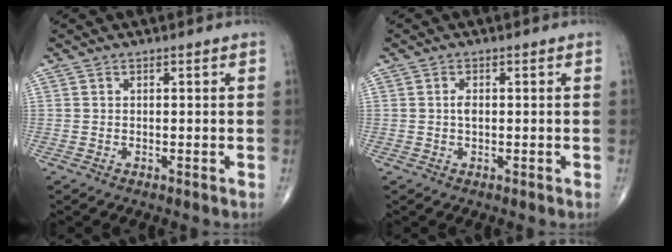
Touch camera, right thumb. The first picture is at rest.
{"total": 1.5, "force": [0.1, 0.8, 1.2], "torque": [-0.023, 0.001, 0.001]}